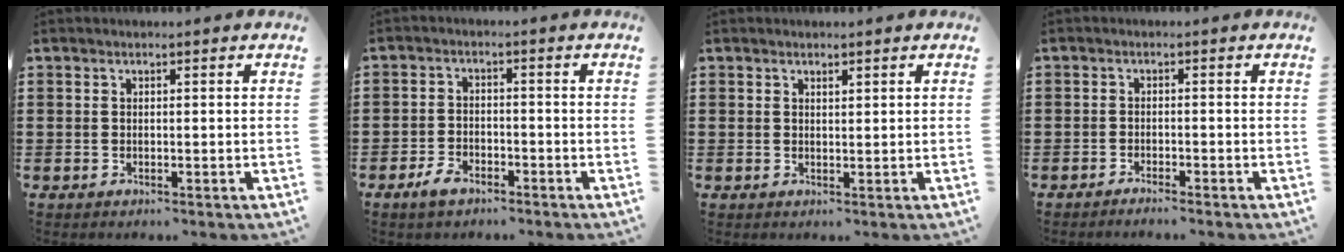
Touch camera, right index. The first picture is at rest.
{"total": 3.0, "force": [-2.3, 1.4, 1.4], "torque": [-0.033, 0.005, -0.048]}
{"total": 0.8, "force": [0.7, 0.3, 0.2], "torque": [-0.004, 0.002, 0.013]}
{"total": 1.3, "force": [-1.3, -0.1, 0.2], "torque": [-0.006, 0.002, -0.026]}